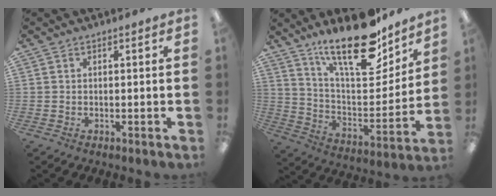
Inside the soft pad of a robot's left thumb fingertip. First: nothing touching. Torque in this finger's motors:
{"motor_torque": [1.19, 0.30, 1.40, -1.37, 0.38]}